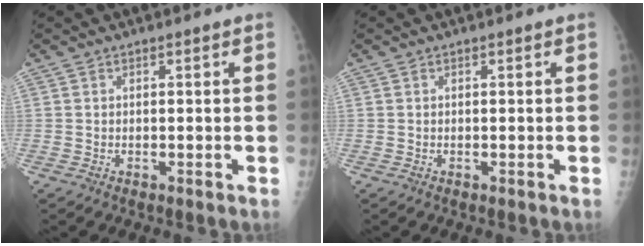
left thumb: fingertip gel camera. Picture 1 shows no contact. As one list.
[{"total": 0.0}]